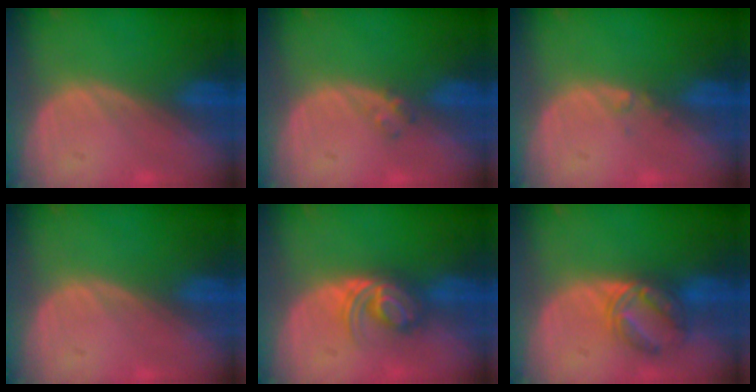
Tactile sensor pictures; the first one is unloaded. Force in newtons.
{"total": 1.2, "press": 1.2, "slide": 0.2}
{"total": 0.6, "press": 0.6, "slide": 0.2}
{"total": 0.0}
{"total": 5.8, "press": 5.1, "slide": 2.7}
{"total": 6.0, "press": 5.9, "slide": 1.2}